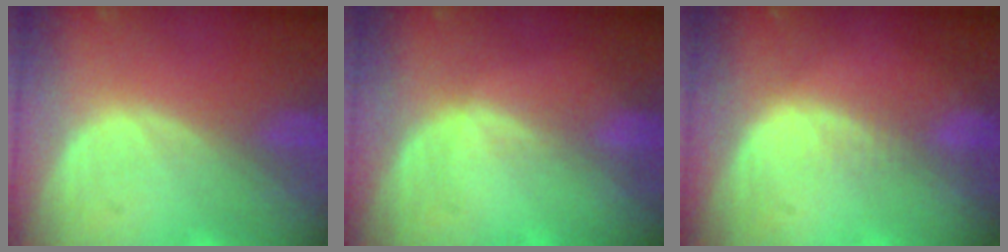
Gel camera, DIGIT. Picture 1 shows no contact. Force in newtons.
{"total": 1.2, "press": 0.7, "slide": 0.9}
{"total": 1.6, "press": 1.6, "slide": 0.1}